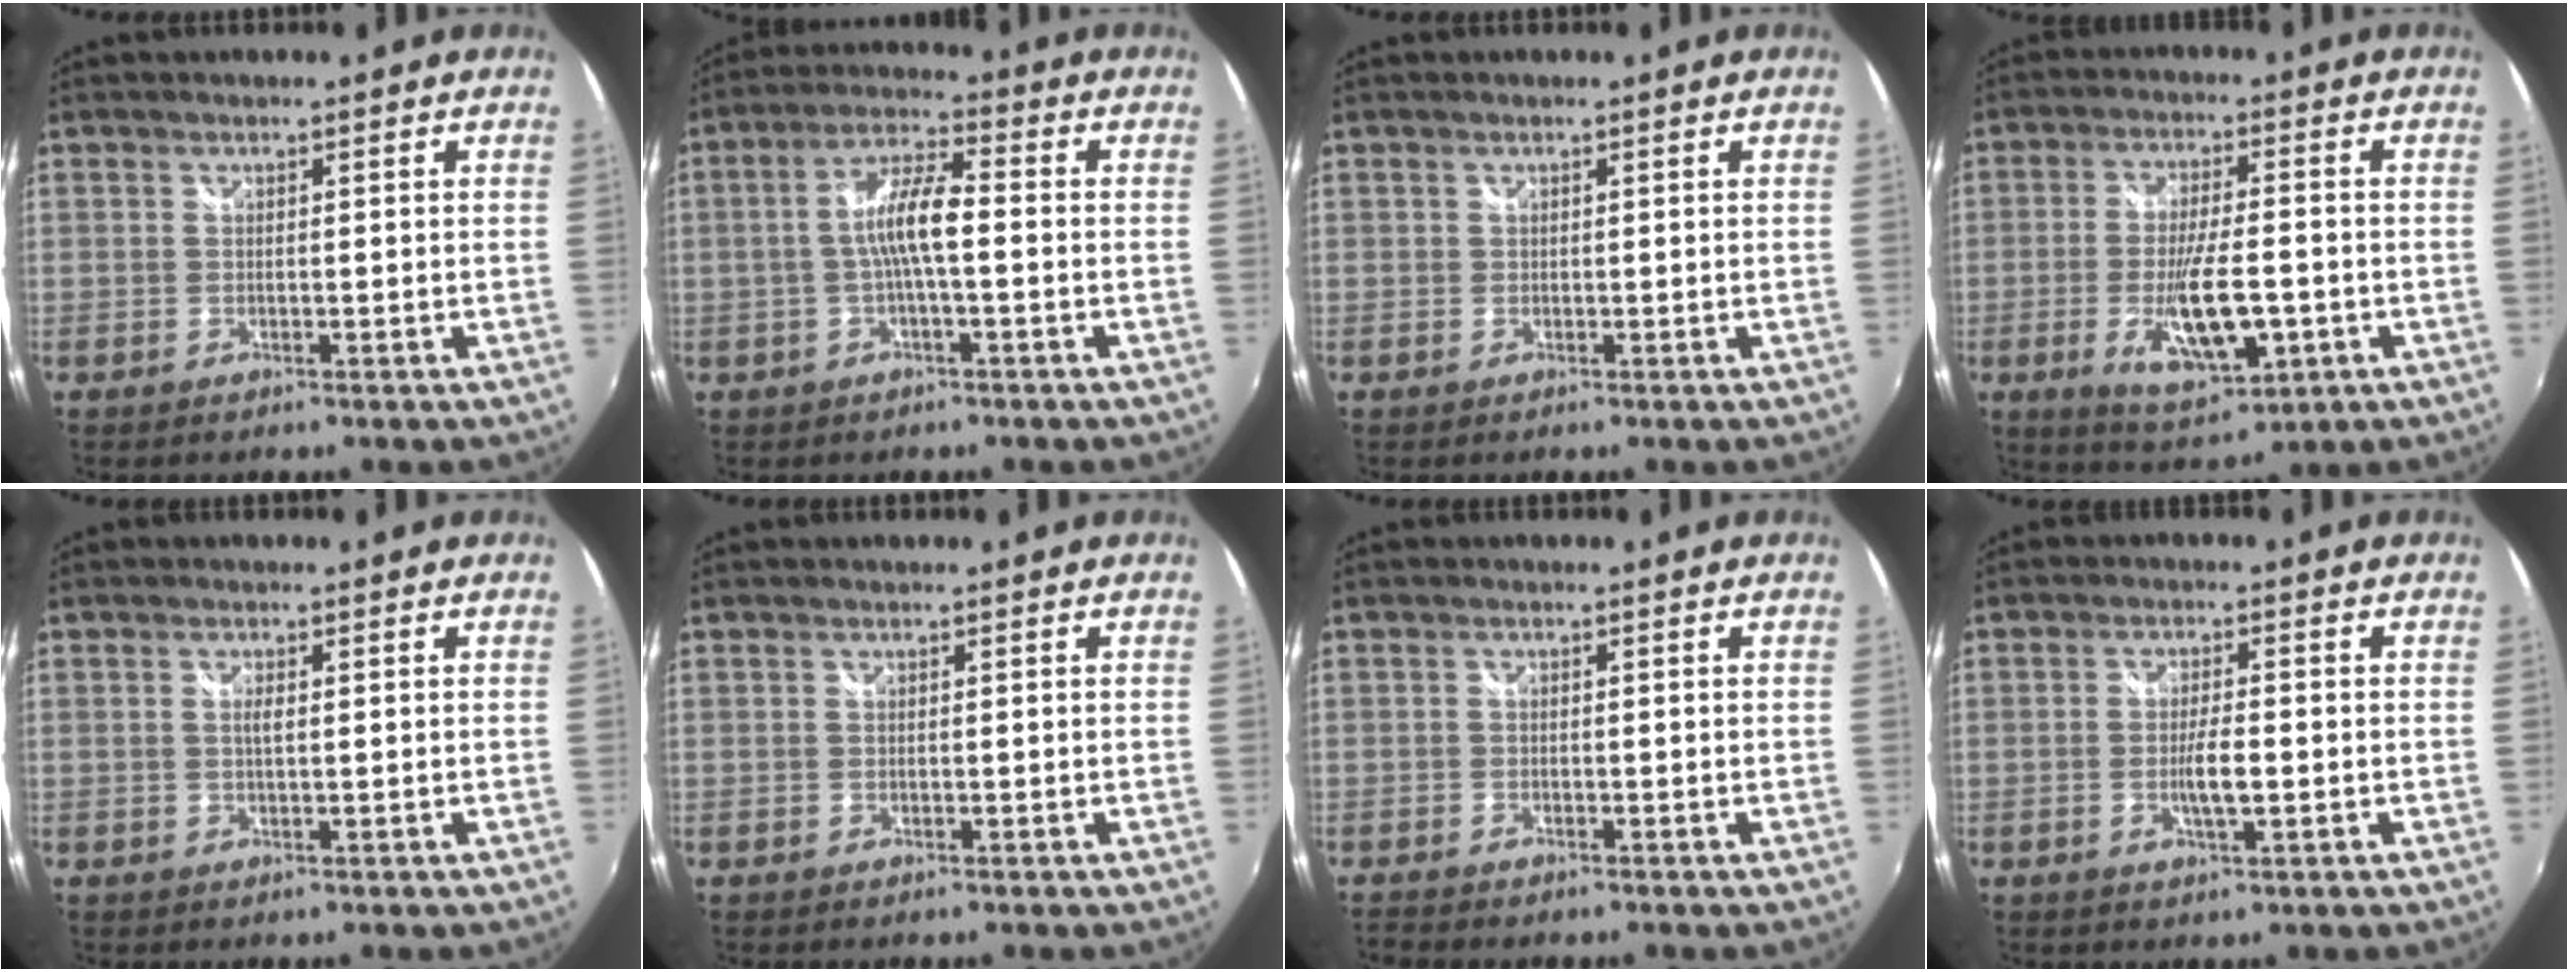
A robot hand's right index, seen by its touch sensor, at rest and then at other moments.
{"total": 7.7, "force": [-0.9, 1.4, 7.5], "torque": [-0.151, 0.011, -0.016]}
{"total": 0.0}
{"total": 12.5, "force": [-3.6, 3.9, 11.3], "torque": [-0.213, -0.024, -0.052]}
{"total": 1.3, "force": [0.2, 0.3, 1.2], "torque": [-0.023, 0.001, 0.002]}
{"total": 0.0}
{"total": 2.0, "force": [-1.8, 0.5, 0.6], "torque": [-0.021, -0.009, -0.036]}
{"total": 4.1, "force": [-1.0, 0.9, 3.9], "torque": [-0.074, -0.005, -0.016]}